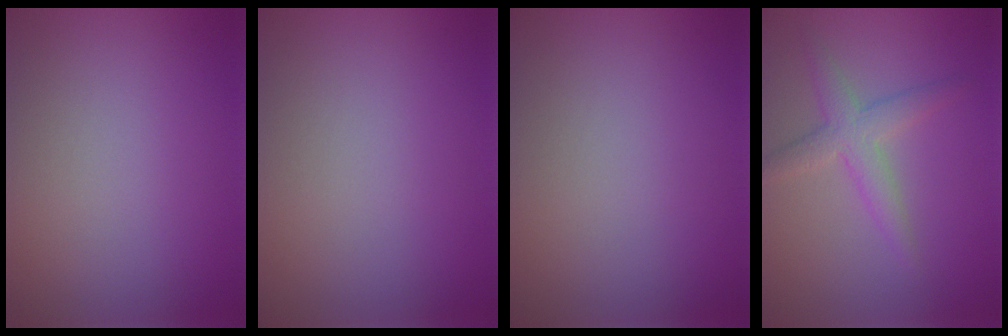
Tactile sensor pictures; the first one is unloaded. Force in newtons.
{"total": 0.0}
{"total": 0.0}
{"total": 2.9, "press": 2.9, "slide": 0.1}